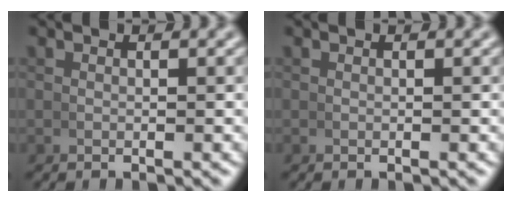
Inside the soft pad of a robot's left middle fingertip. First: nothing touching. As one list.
[{"total": 0.0}]